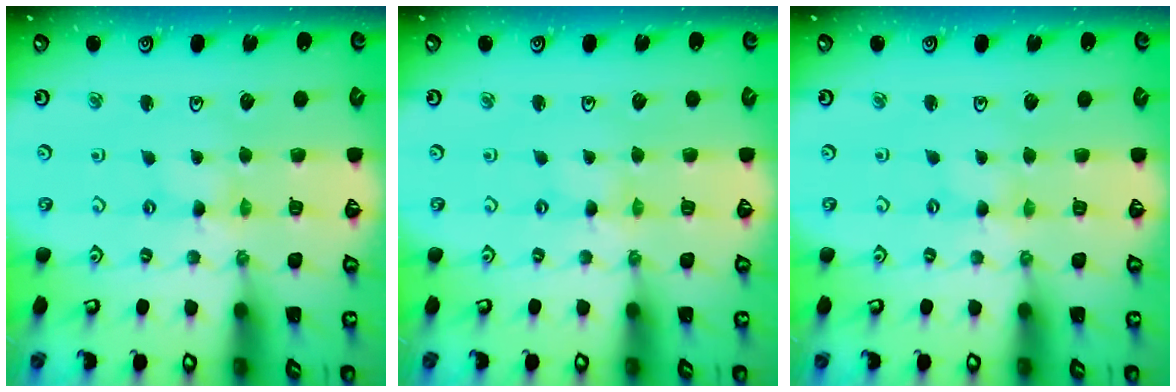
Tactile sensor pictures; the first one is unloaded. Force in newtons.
{"total": 0.0}
{"total": 0.0}